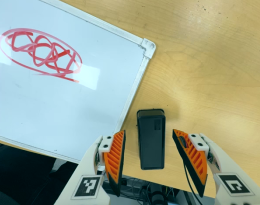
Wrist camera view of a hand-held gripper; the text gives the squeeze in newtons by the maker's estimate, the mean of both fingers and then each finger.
{"total": 0.0}